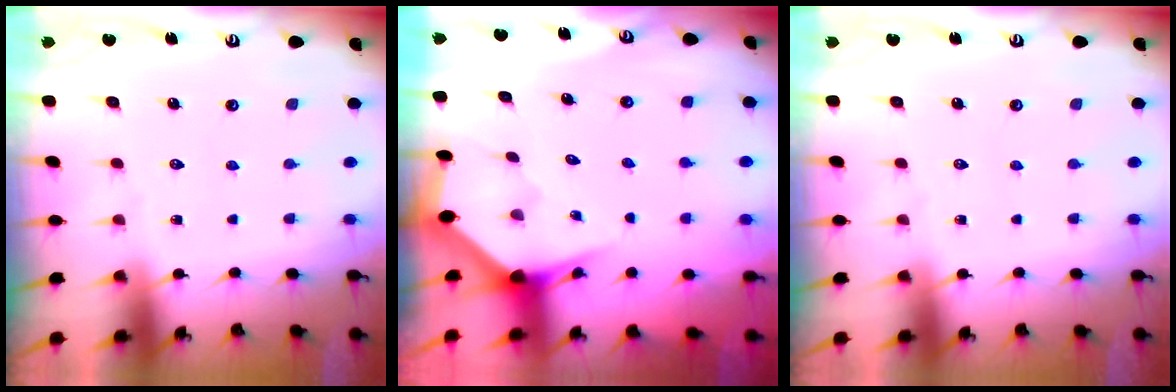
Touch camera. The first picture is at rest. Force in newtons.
{"total": 2.6, "press": 2.6, "slide": 0.1}
{"total": 0.0}